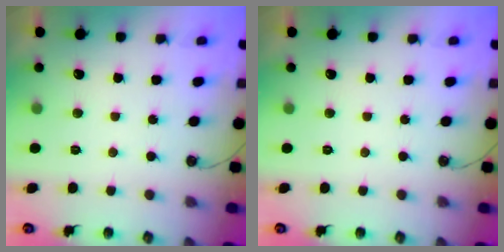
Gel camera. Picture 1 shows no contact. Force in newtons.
{"total": 0.0}